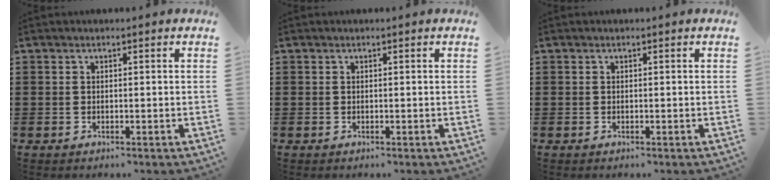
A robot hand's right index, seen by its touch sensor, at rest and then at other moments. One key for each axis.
{"total": 0.0}
{"total": 0.0}